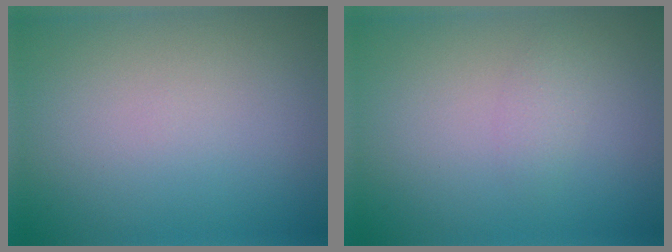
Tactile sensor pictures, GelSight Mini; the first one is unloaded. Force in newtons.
{"total": 1.1, "press": 1.1, "slide": 0.1}